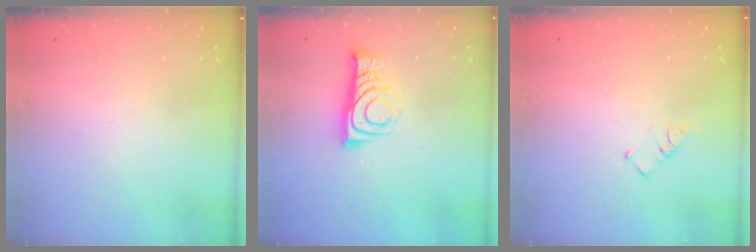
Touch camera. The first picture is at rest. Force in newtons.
{"total": 9.5, "press": 9.5, "slide": 0.3}
{"total": 1.9, "press": 1.9, "slide": 0.3}